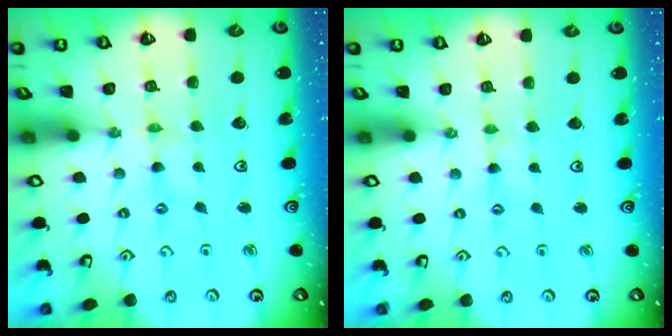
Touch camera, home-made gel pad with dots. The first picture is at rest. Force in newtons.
{"total": 1.5, "press": 1.5, "slide": 0.3}